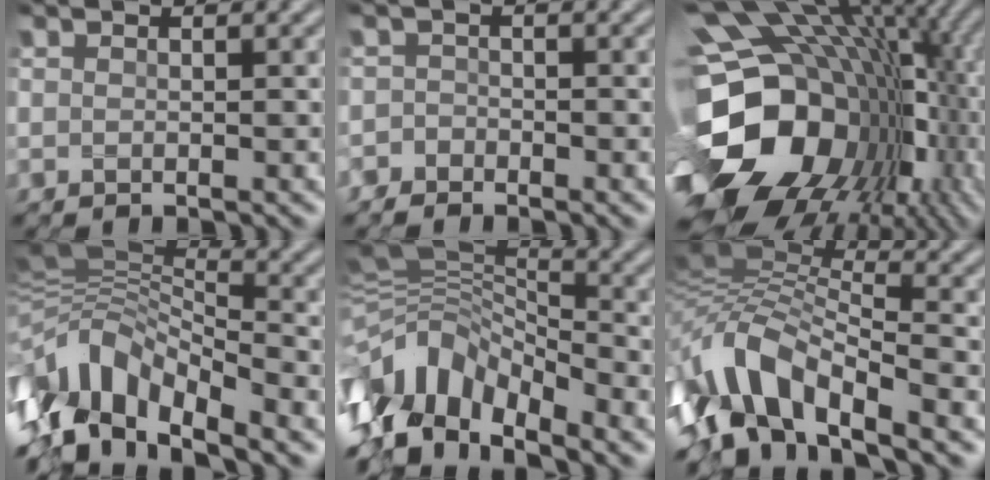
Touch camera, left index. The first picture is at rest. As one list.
[{"total": 1.9, "force": [-1.4, 1.3, -0.3], "torque": [0.037, 0.009, -0.034]}, {"total": 19.0, "force": [-2.7, 13.6, 12.9], "torque": [-0.263, -0.026, -0.021]}, {"total": 9.2, "force": [-5.1, 4.0, 6.6], "torque": [-0.123, 0.010, -0.111]}, {"total": 11.1, "force": [-5.6, 5.8, 7.7], "torque": [-0.152, 0.006, -0.110]}, {"total": 8.0, "force": [-4.7, 3.0, 5.8], "torque": [-0.102, 0.014, -0.103]}]